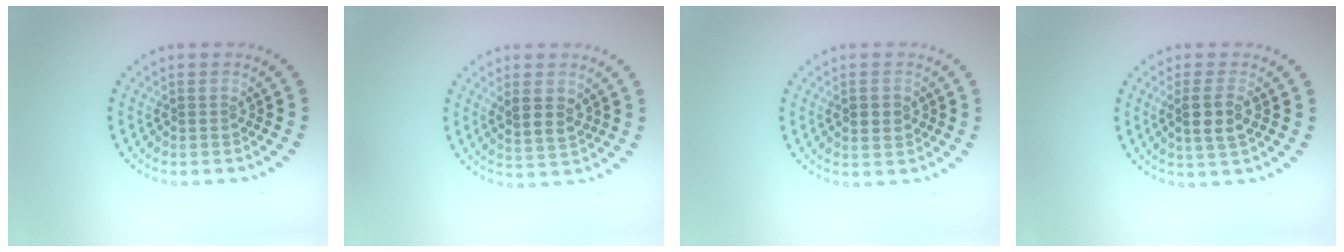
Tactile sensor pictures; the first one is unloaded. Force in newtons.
{"total": 2.4, "press": 2.3, "slide": 0.9}
{"total": 2.2, "press": 2.2, "slide": 0.2}
{"total": 2.5, "press": 2.4, "slide": 0.9}